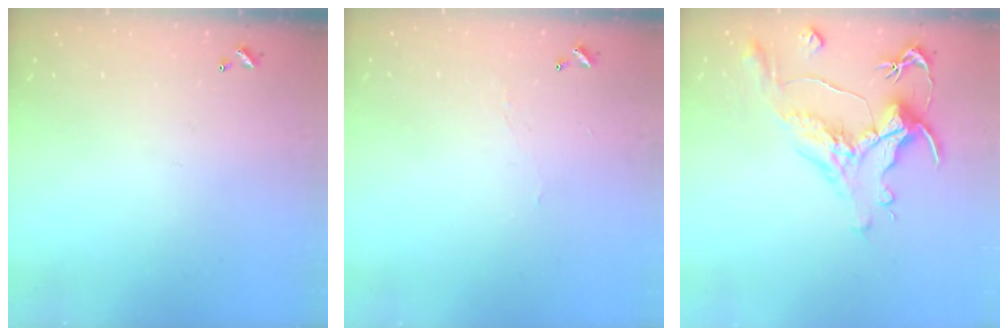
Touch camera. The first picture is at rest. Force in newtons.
{"total": 0.8, "press": 0.7, "slide": 0.4}
{"total": 1.5, "press": 0.4, "slide": 1.5}